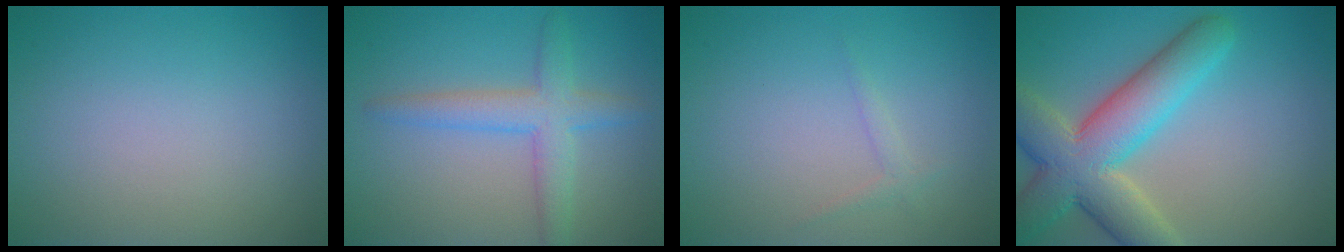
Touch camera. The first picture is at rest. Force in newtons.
{"total": 3.8, "press": 3.8, "slide": 0.2}
{"total": 0.9, "press": 0.9, "slide": 0.1}
{"total": 9.0, "press": 9.0, "slide": 0.4}